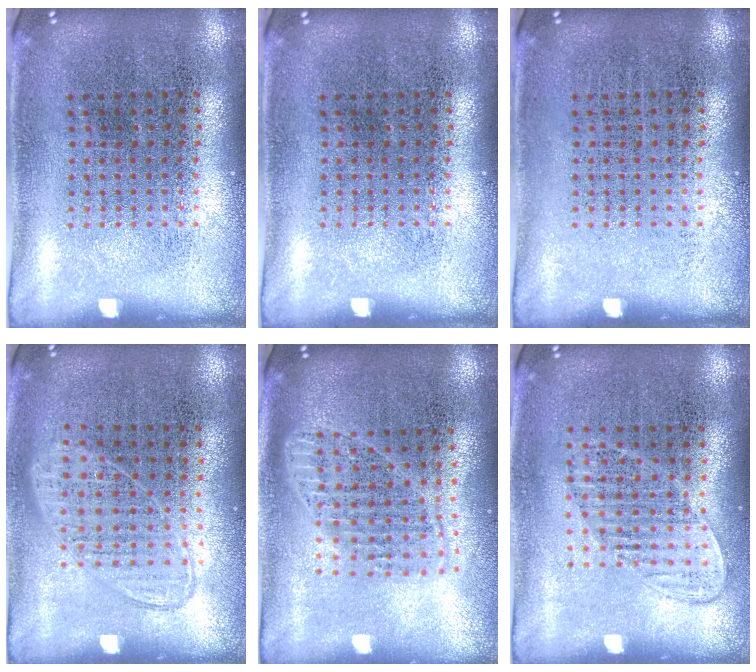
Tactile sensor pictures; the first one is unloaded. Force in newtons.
{"total": 0.0}
{"total": 0.0}
{"total": 0.9, "press": 0.9, "slide": 0.3}
{"total": 1.7, "press": 1.4, "slide": 0.9}
{"total": 1.2, "press": 1.1, "slide": 0.5}